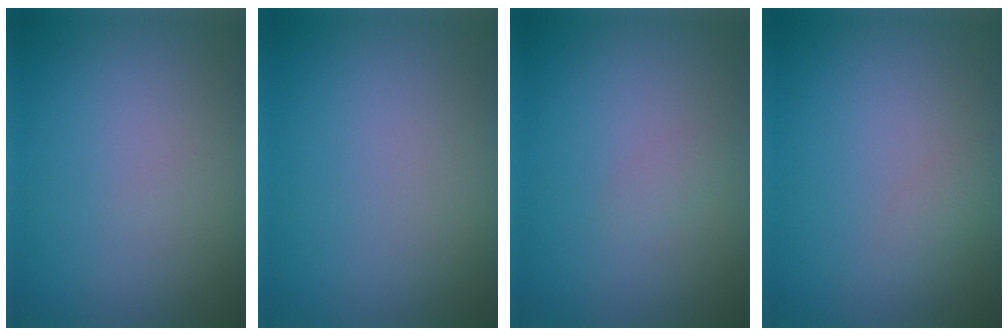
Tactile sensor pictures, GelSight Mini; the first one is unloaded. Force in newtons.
{"total": 0.0}
{"total": 0.7, "press": 0.7, "slide": 0.0}
{"total": 1.0, "press": 1.0, "slide": 0.1}